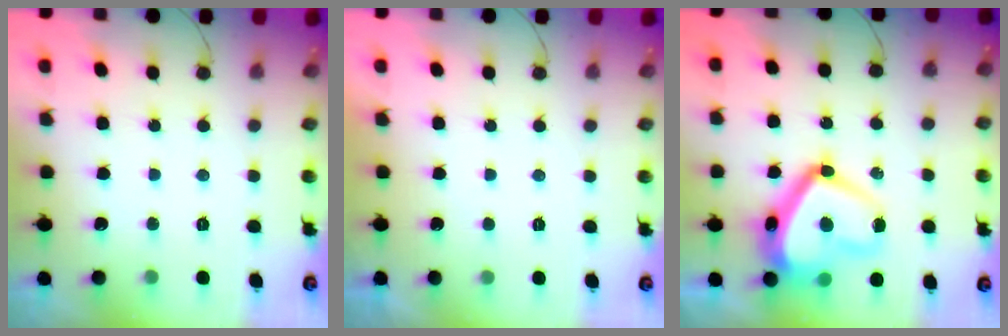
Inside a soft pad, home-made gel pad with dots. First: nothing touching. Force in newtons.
{"total": 2.2, "press": 2.1, "slide": 0.4}
{"total": 20.1, "press": 20.0, "slide": 1.8}